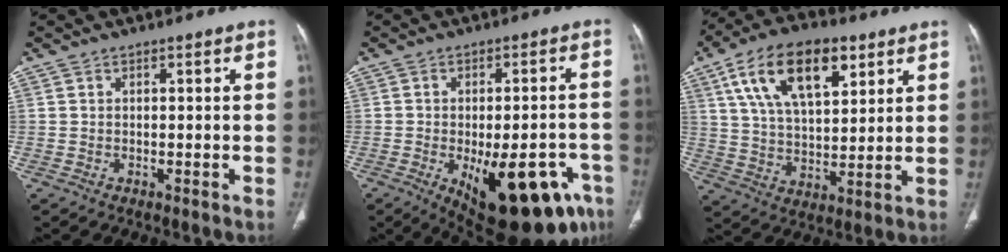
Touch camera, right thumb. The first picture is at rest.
{"total": 22.4, "force": [-9.5, 9.6, 17.9], "torque": [-0.173, 0.014, -0.109]}
{"total": 18.1, "force": [8.4, 9.1, 13.2], "torque": [-0.203, -0.017, 0.148]}